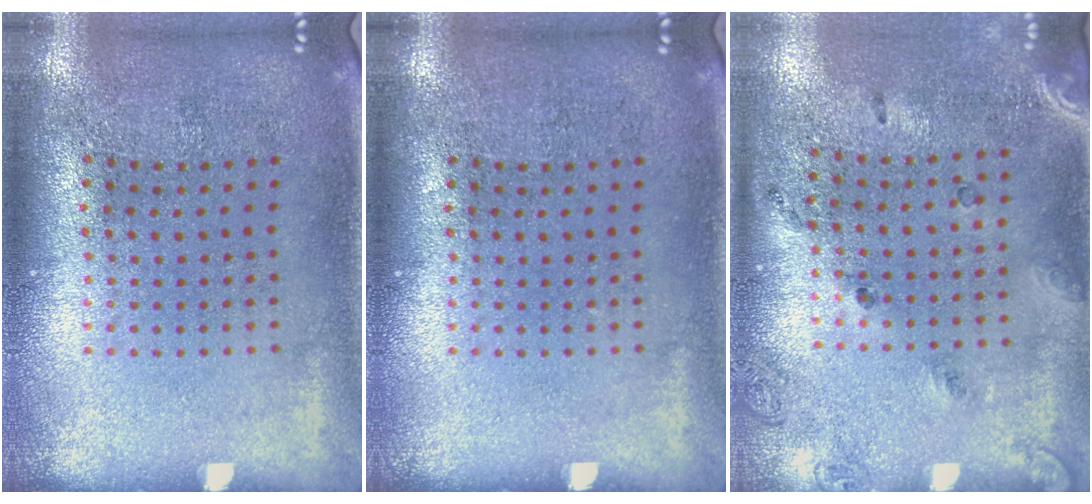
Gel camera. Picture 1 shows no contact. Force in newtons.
{"total": 0.0}
{"total": 1.5, "press": 1.0, "slide": 1.1}